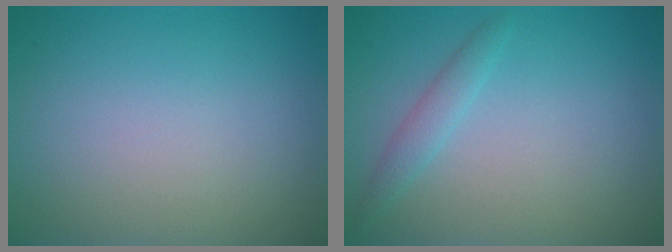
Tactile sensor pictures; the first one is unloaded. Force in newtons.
{"total": 1.5, "press": 1.5, "slide": 0.0}